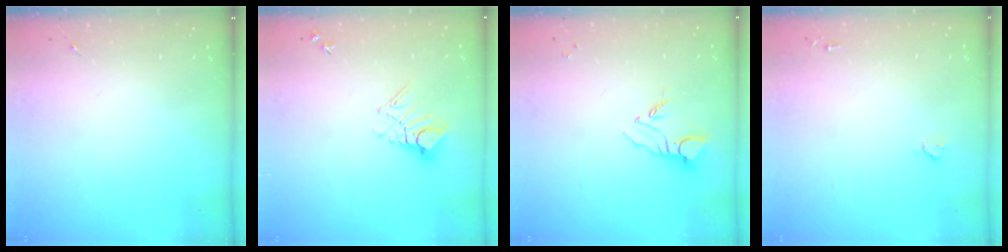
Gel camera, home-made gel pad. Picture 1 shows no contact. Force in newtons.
{"total": 8.9, "press": 8.9, "slide": 0.8}
{"total": 6.1, "press": 6.1, "slide": 0.5}
{"total": 1.6, "press": 1.6, "slide": 0.2}